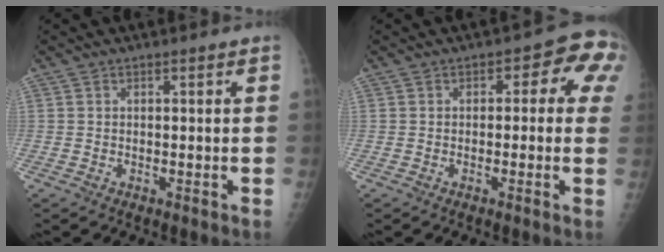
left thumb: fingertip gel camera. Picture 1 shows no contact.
{"total": 6.9, "force": [1.1, 4.1, 5.5], "torque": [-0.018, 0.021, -0.001]}